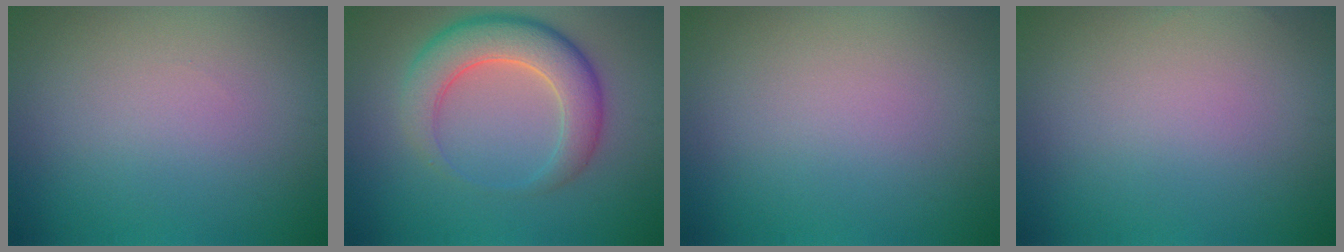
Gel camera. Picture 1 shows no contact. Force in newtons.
{"total": 6.3, "press": 6.2, "slide": 0.3}
{"total": 0.0}
{"total": 0.0}